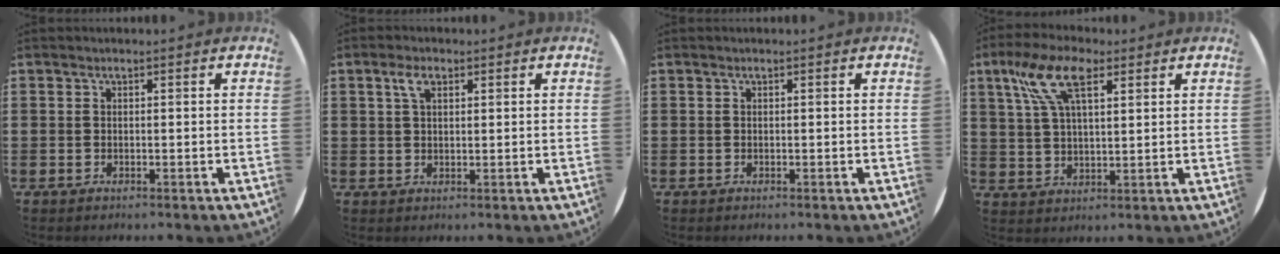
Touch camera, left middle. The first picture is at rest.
{"total": 2.9, "force": [1.6, 1.4, 2.0], "torque": [-0.036, 0.005, 0.026]}
{"total": 0.0}
{"total": 8.8, "force": [4.8, 3.7, 6.3], "torque": [-0.138, 0.009, 0.087]}